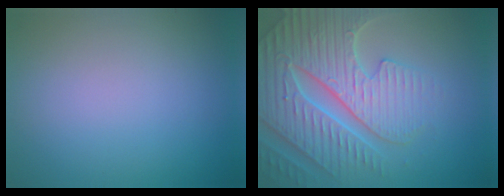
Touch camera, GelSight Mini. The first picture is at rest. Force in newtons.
{"total": 7.6, "press": 7.4, "slide": 1.8}